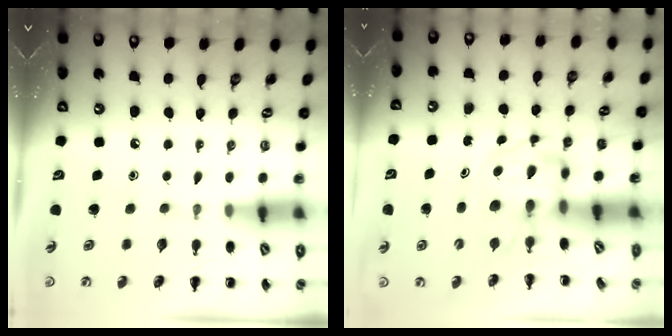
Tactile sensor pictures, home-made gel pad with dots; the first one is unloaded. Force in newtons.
{"total": 3.3, "press": 3.3, "slide": 0.5}